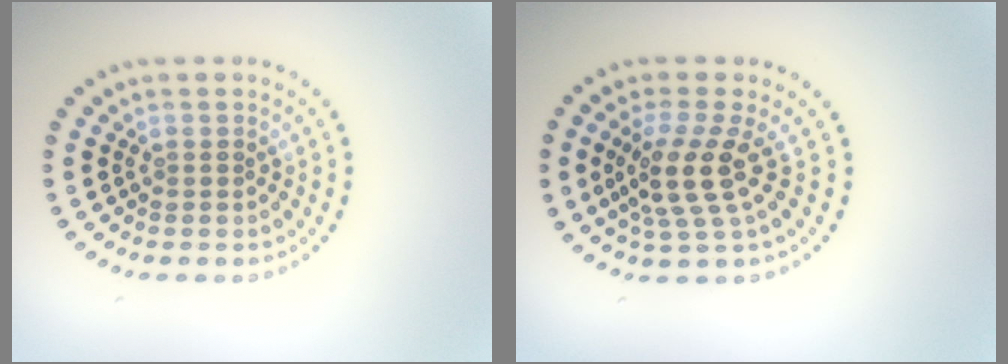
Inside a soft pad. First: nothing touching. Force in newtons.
{"total": 4.0, "press": 2.9, "slide": 2.7}